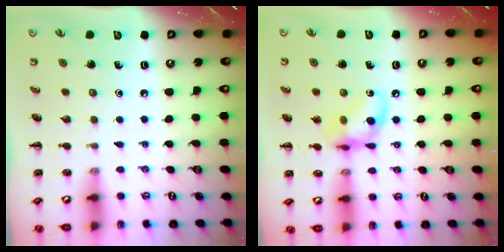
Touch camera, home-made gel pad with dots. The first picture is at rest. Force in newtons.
{"total": 10.9, "press": 10.8, "slide": 1.7}